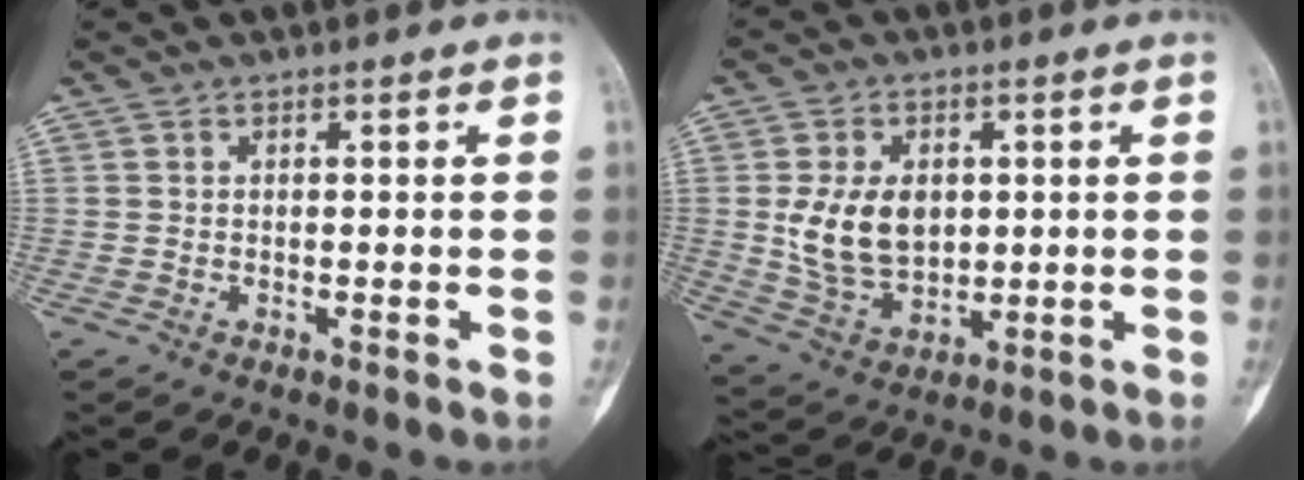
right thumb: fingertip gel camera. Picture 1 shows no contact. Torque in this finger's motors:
{"motor_torque": [0.85, 0.73, 0.69, -0.47, 0.03]}